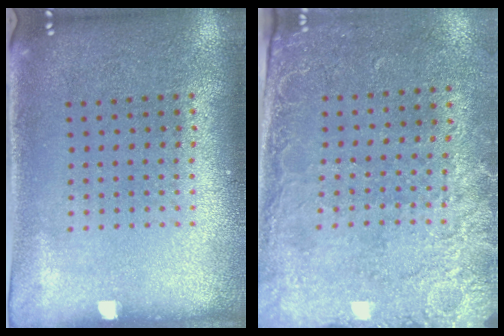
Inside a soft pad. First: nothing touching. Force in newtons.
{"total": 2.5, "press": 2.1, "slide": 1.4}